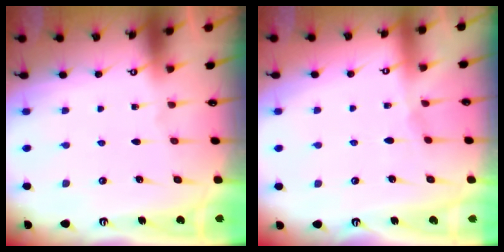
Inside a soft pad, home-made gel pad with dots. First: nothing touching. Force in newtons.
{"total": 4.3, "press": 4.3, "slide": 0.7}